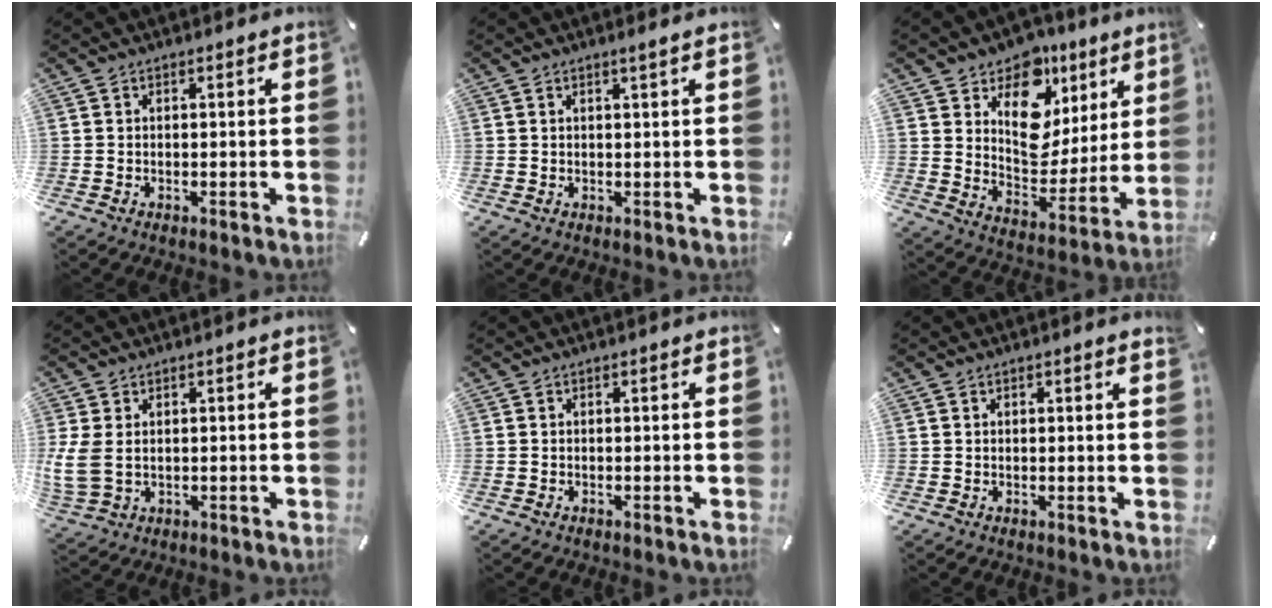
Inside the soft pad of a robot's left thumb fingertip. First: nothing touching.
{"total": 1.3, "force": [0.7, -0.1, 1.1], "torque": [-0.023, 0.000, 0.012]}
{"total": 13.9, "force": [6.6, 10.6, 6.2], "torque": [-0.077, -0.060, 0.119]}
{"total": 5.9, "force": [0.7, 4.3, 4.0], "torque": [-0.100, 0.000, 0.014]}
{"total": 0.0}
{"total": 0.5, "force": [0.3, 0.0, 0.4], "torque": [-0.007, -0.001, 0.006]}